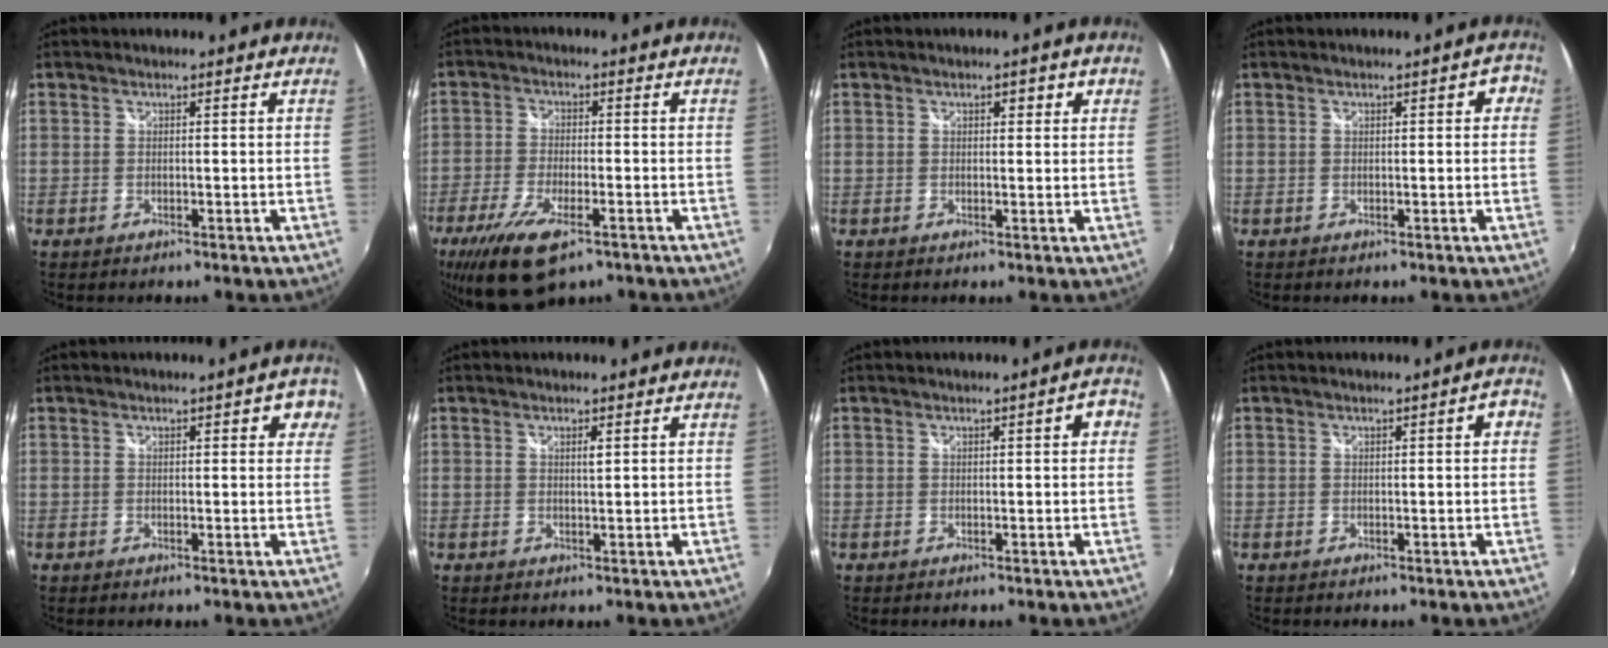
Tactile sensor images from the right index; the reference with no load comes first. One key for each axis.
{"total": 12.7, "fx": -7.9, "fy": 4.5, "fz": 8.9, "tx": -0.202, "ty": -0.044, "tz": -0.143}
{"total": 2.5, "fx": 1.0, "fy": 1.3, "fz": 1.9, "tx": -0.023, "ty": 0.008, "tz": 0.014}
{"total": 2.9, "fx": 0.7, "fy": 1.3, "fz": 2.5, "tx": -0.031, "ty": 0.011, "tz": 0.010}
{"total": 4.8, "fx": 2.1, "fy": 1.9, "fz": 3.9, "tx": -0.037, "ty": 0.015, "tz": 0.027}
{"total": 1.2, "fx": 0.5, "fy": 0.1, "fz": 1.0, "tx": -0.016, "ty": 0.001, "tz": 0.008}
{"total": 3.0, "fx": 0.8, "fy": 0.8, "fz": 2.8, "tx": -0.038, "ty": 0.010, "tz": 0.013}
{"total": 2.7, "fx": 0.7, "fy": 0.6, "fz": 2.6, "tx": -0.034, "ty": 0.009, "tz": 0.011}